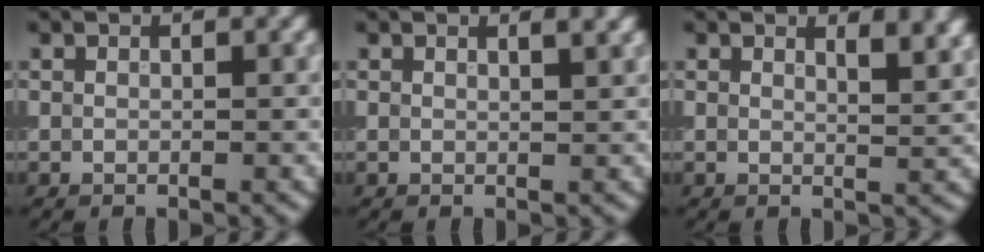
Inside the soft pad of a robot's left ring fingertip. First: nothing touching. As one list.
[{"total": 1.3, "force": [1.0, 0.4, 0.8], "torque": [-0.003, 0.002, 0.010]}, {"total": 3.2, "force": [2.0, 1.2, 2.1], "torque": [-0.010, 0.006, 0.024]}]